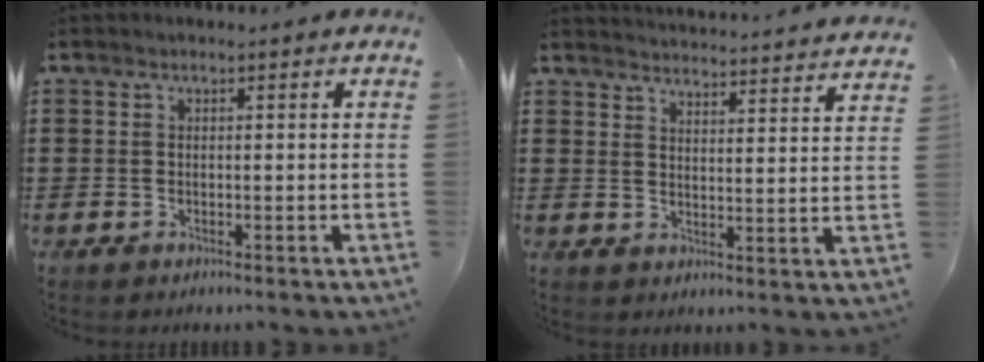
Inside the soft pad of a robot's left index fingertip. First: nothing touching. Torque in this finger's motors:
{"motor_torque": [-0.36, 0.34, -0.06, 0.03]}